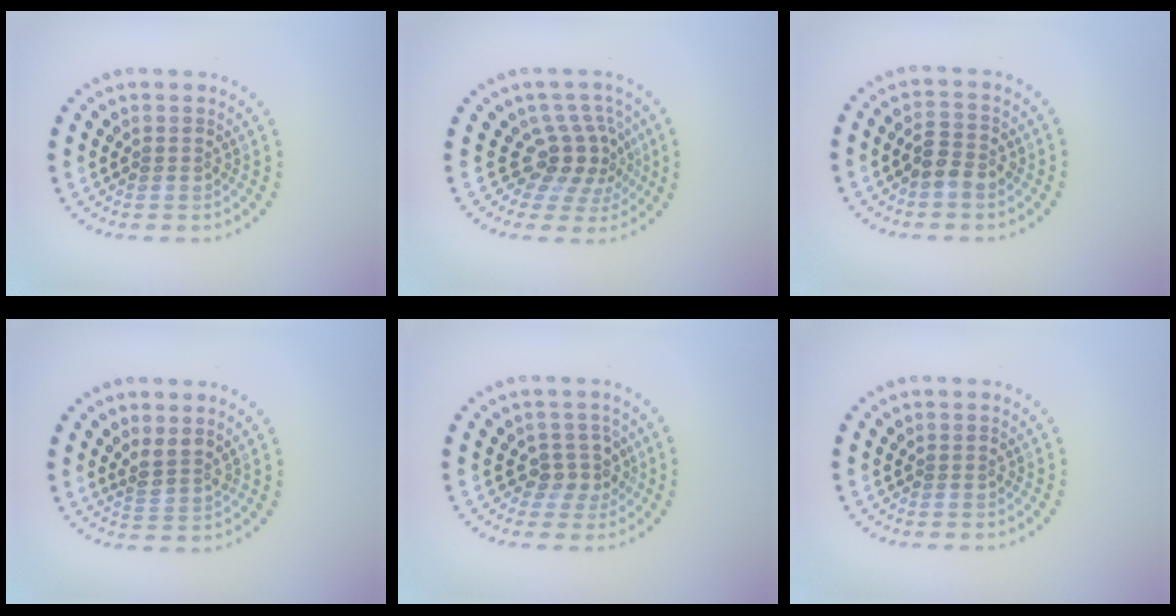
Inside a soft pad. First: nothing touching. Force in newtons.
{"total": 3.9, "press": 2.8, "slide": 2.8}
{"total": 2.4, "press": 2.3, "slide": 0.6}
{"total": 2.0, "press": 1.4, "slide": 1.3}
{"total": 2.5, "press": 1.9, "slide": 1.6}
{"total": 0.0}